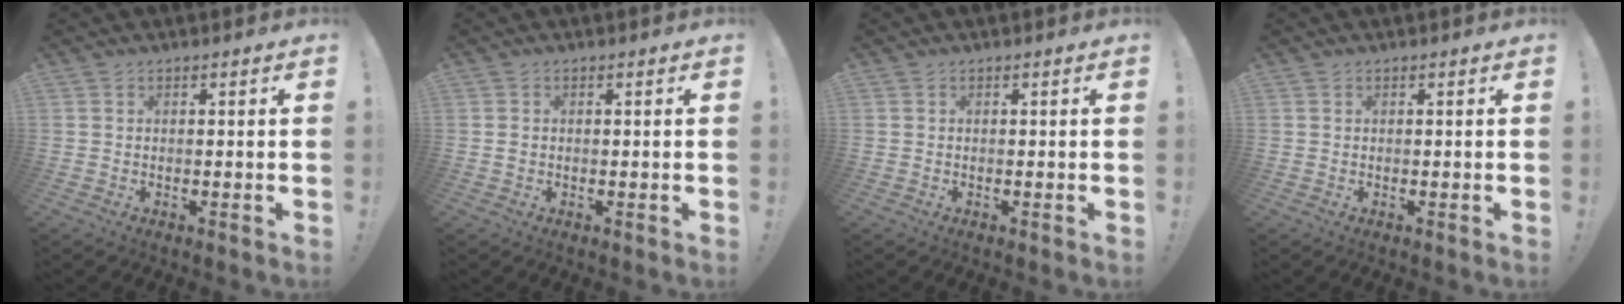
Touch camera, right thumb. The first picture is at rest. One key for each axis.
{"total": 0.8, "fx": 0.0, "fy": 0.7, "fz": 0.3, "tx": -0.014, "ty": 0.007, "tz": 0.001}
{"total": 0.0}
{"total": 0.0}